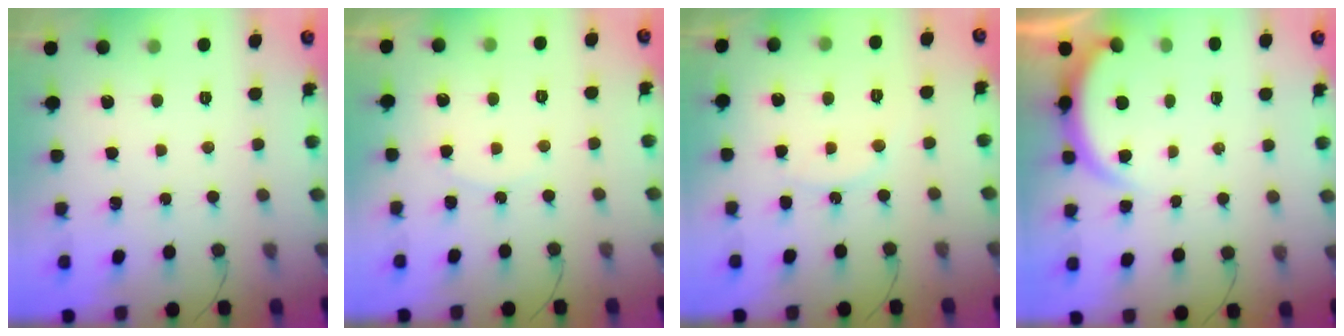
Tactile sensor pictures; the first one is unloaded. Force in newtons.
{"total": 3.5, "press": 3.4, "slide": 0.5}
{"total": 8.9, "press": 8.9, "slide": 0.5}
{"total": 2.9, "press": 2.8, "slide": 0.5}